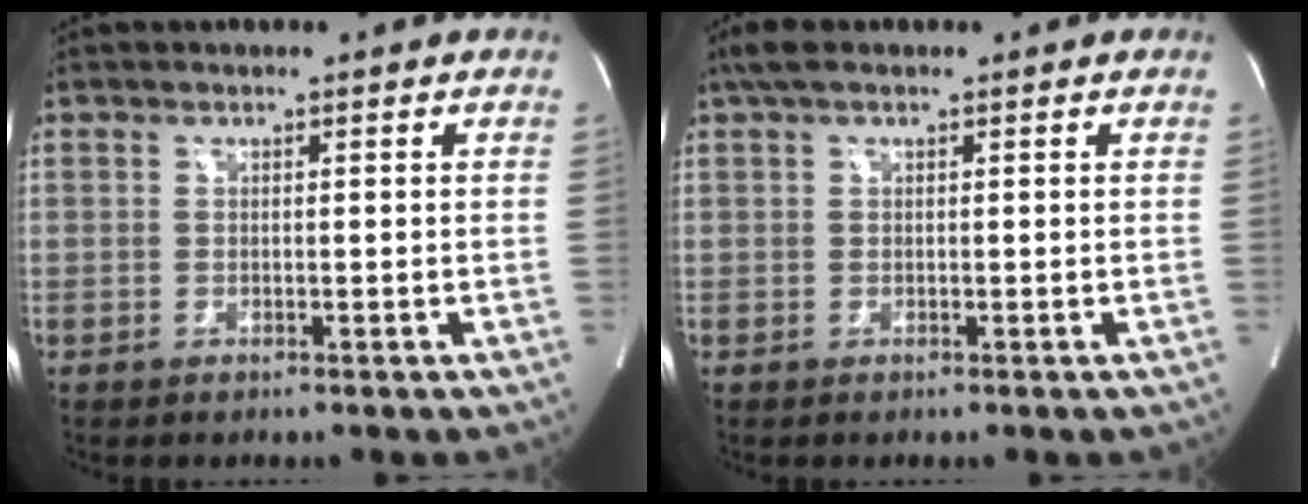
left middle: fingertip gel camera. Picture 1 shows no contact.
{"total": 2.8, "force": [1.9, 0.9, 1.9], "torque": [-0.047, 0.029, 0.038]}